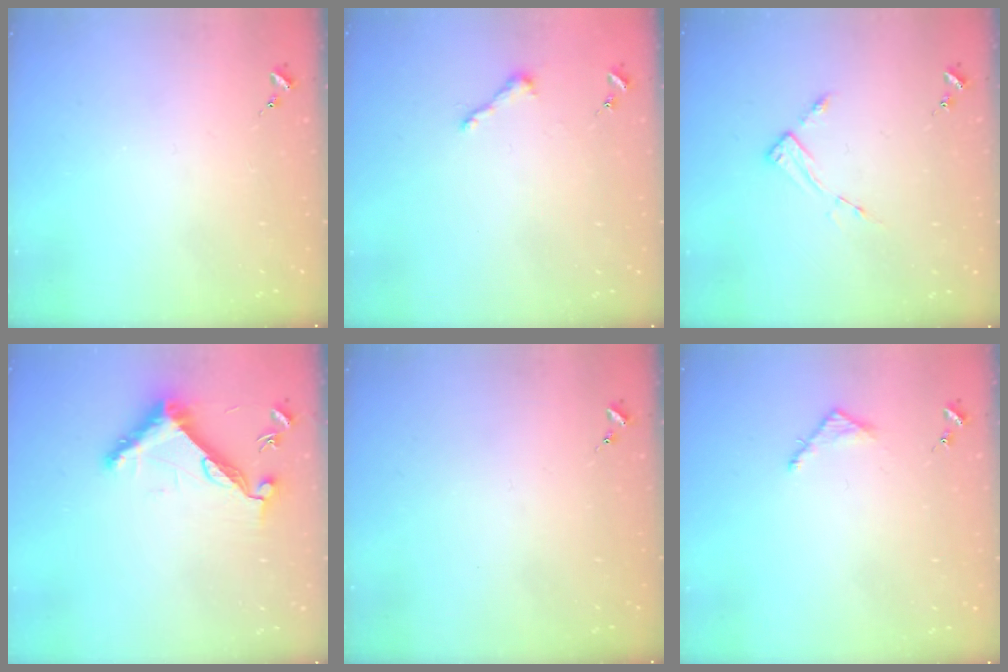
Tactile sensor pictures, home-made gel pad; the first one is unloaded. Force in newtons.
{"total": 3.9, "press": 3.9, "slide": 0.3}
{"total": 3.4, "press": 3.4, "slide": 0.4}
{"total": 11.1, "press": 11.0, "slide": 0.7}
{"total": 0.0}
{"total": 3.5, "press": 3.5, "slide": 0.3}